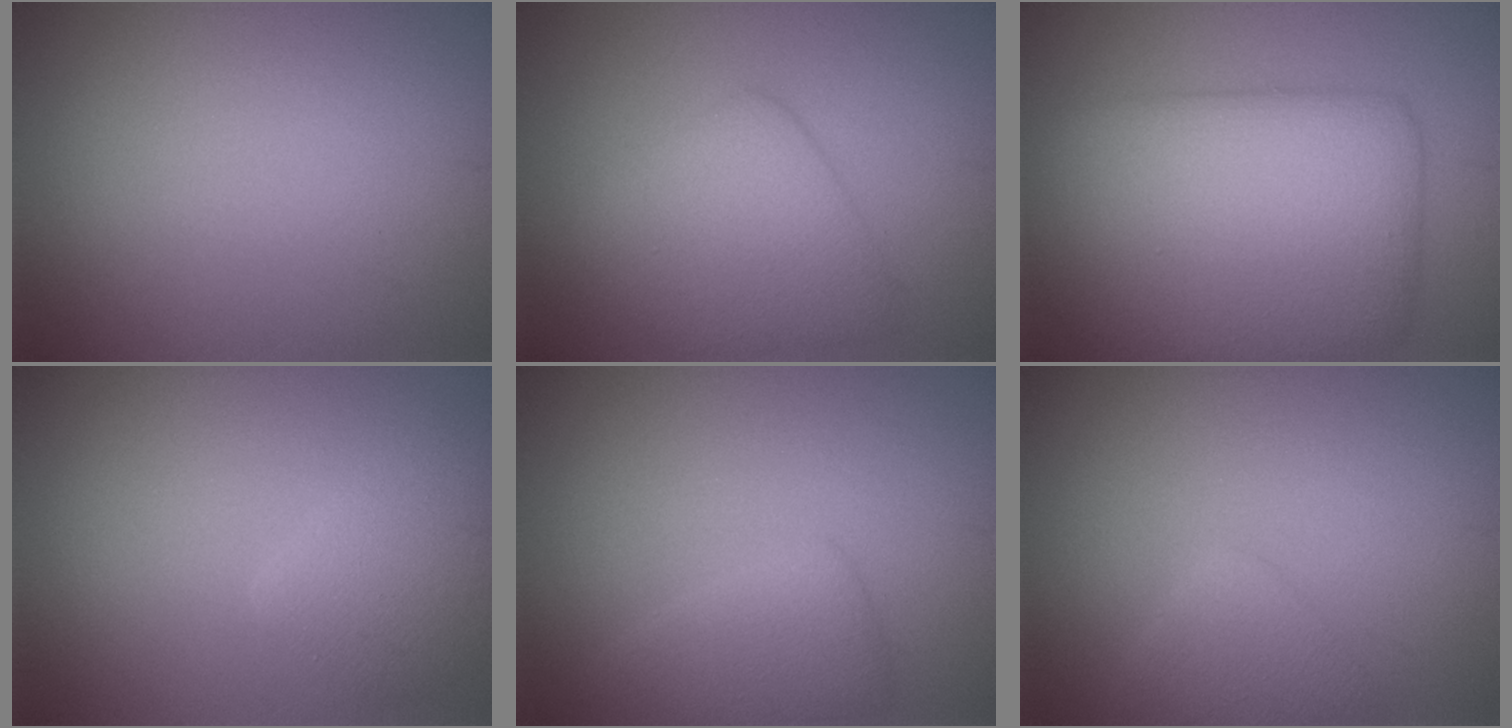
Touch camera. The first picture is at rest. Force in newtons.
{"total": 4.5, "press": 4.5, "slide": 0.2}
{"total": 10.2, "press": 10.2, "slide": 0.1}
{"total": 3.1, "press": 3.1, "slide": 0.2}
{"total": 2.8, "press": 2.8, "slide": 0.2}
{"total": 2.3, "press": 2.3, "slide": 0.2}